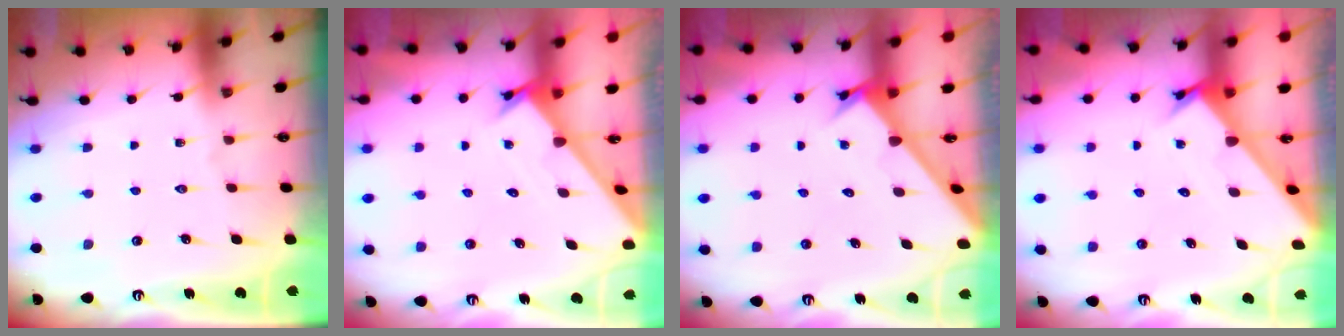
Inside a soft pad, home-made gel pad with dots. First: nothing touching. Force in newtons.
{"total": 1.6, "press": 1.6, "slide": 0.1}
{"total": 2.8, "press": 2.8, "slide": 0.3}
{"total": 2.3, "press": 2.3, "slide": 0.0}